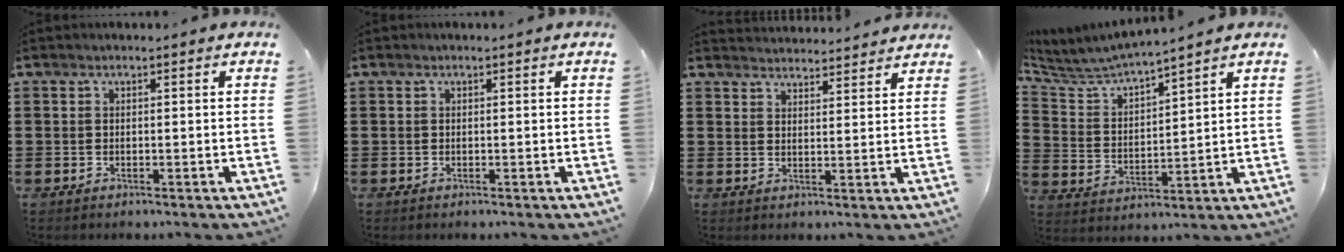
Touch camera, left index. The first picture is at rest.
{"total": 0.0}
{"total": 3.1, "force": [3.1, -0.1, -0.3], "torque": [-0.004, -0.015, 0.057]}
{"total": 4.7, "force": [4.6, 0.2, 1.1], "torque": [-0.050, -0.034, 0.072]}